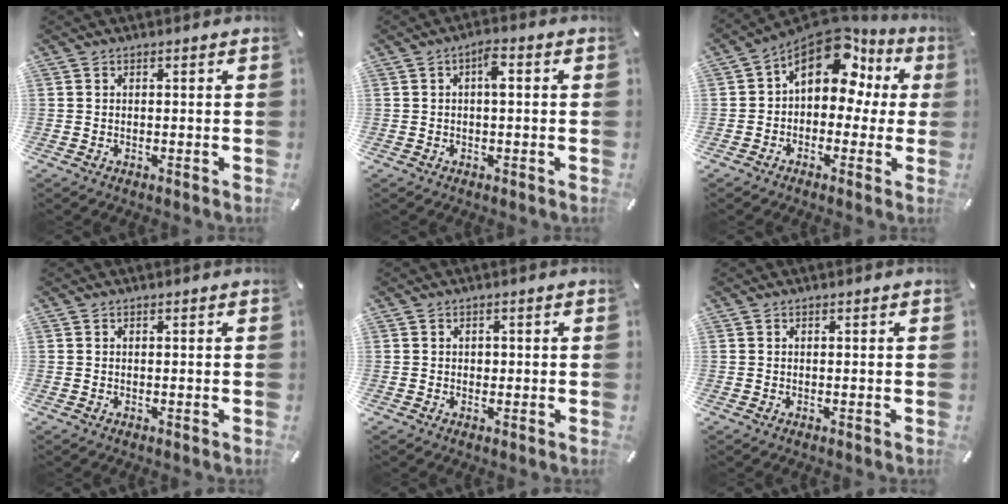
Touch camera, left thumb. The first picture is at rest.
{"total": 3.6, "force": [0.4, 1.3, 3.4], "torque": [-0.059, 0.010, 0.001]}
{"total": 15.1, "force": [7.0, 9.2, 9.7], "torque": [-0.142, -0.041, 0.121]}
{"total": 0.0}
{"total": 0.9, "force": [0.1, 0.9, 0.2], "torque": [0.004, 0.001, -0.002]}
{"total": 0.0}